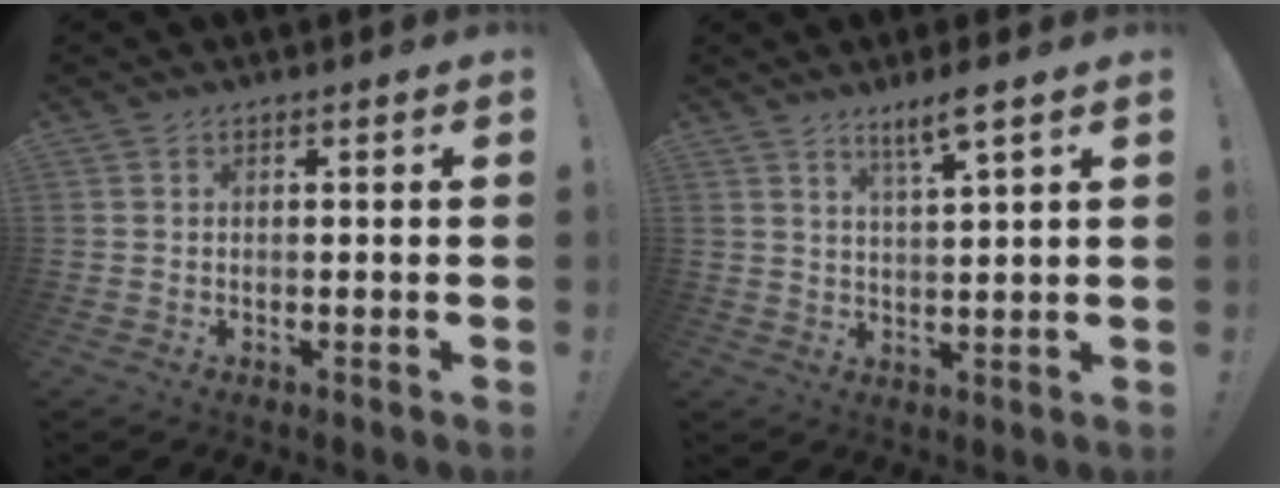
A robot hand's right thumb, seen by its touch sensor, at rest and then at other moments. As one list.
[{"total": 5.9, "force": [4.1, 0.2, 4.3], "torque": [-0.074, -0.018, 0.065]}]